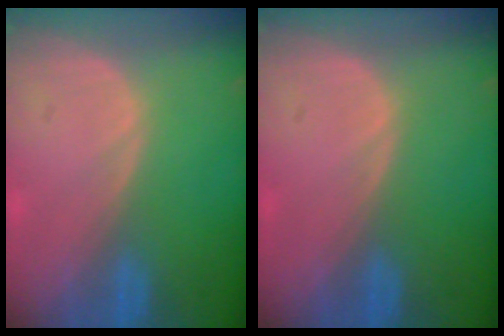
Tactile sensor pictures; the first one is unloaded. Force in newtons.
{"total": 0.0}